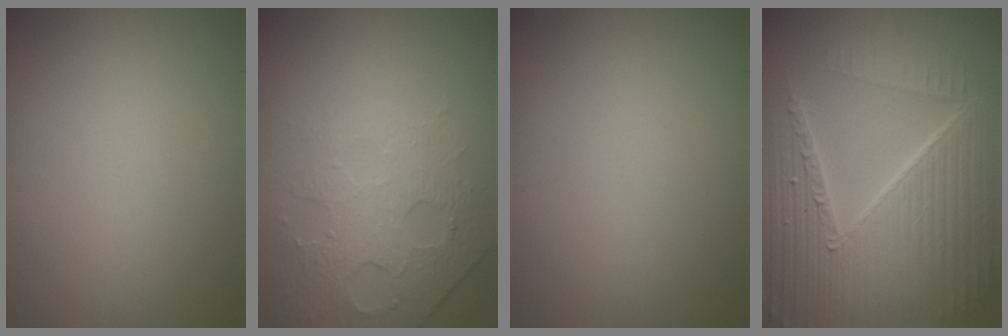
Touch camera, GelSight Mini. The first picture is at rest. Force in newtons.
{"total": 4.7, "press": 3.2, "slide": 3.5}
{"total": 0.0}
{"total": 10.6, "press": 6.6, "slide": 8.3}